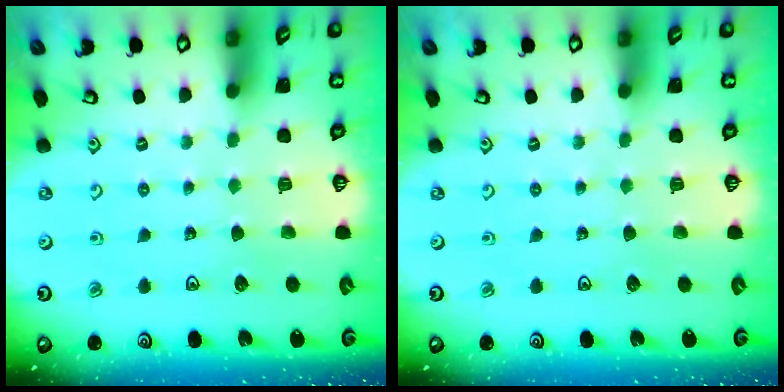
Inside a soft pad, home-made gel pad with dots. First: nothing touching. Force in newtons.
{"total": 0.0}